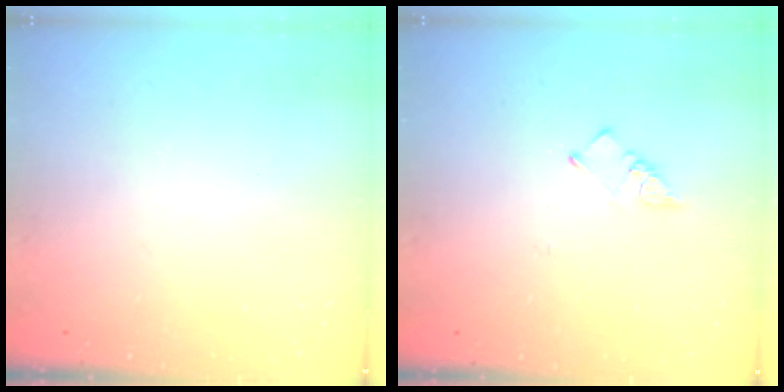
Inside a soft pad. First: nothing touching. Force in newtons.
{"total": 3.0, "press": 3.0, "slide": 0.4}